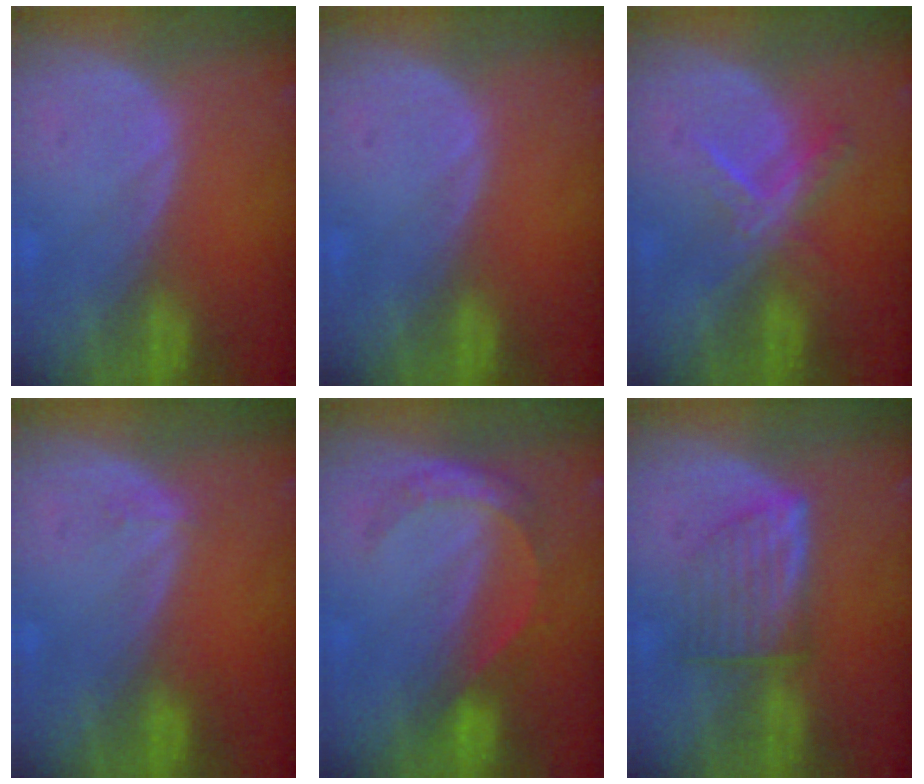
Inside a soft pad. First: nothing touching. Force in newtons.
{"total": 0.0}
{"total": 5.7, "press": 5.0, "slide": 2.7}
{"total": 0.9, "press": 0.8, "slide": 0.2}
{"total": 5.7, "press": 4.8, "slide": 3.0}
{"total": 6.4, "press": 5.9, "slide": 2.3}